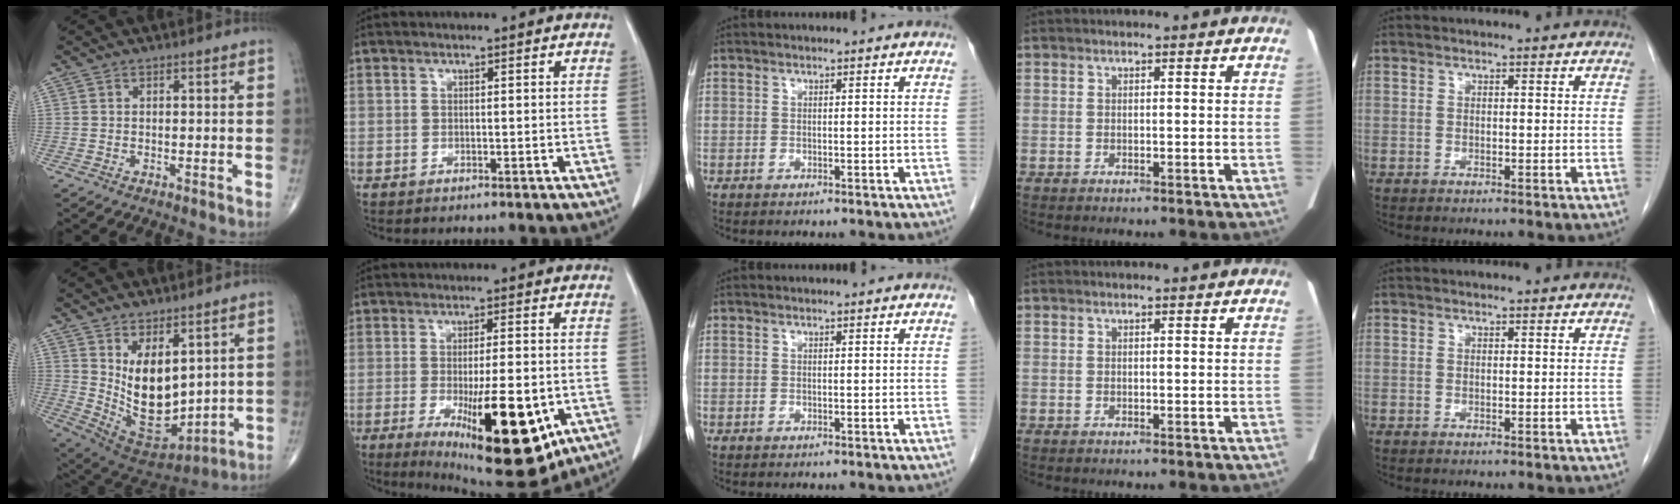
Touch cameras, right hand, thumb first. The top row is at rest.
{"thumb": {"total": 14.7, "force": [3.5, 7.9, 11.8], "torque": [-0.168, -0.039, 0.095]}, "index": {"total": 16.7, "force": [-5.8, 4.3, 15.0], "torque": [-0.200, -0.026, -0.069]}}